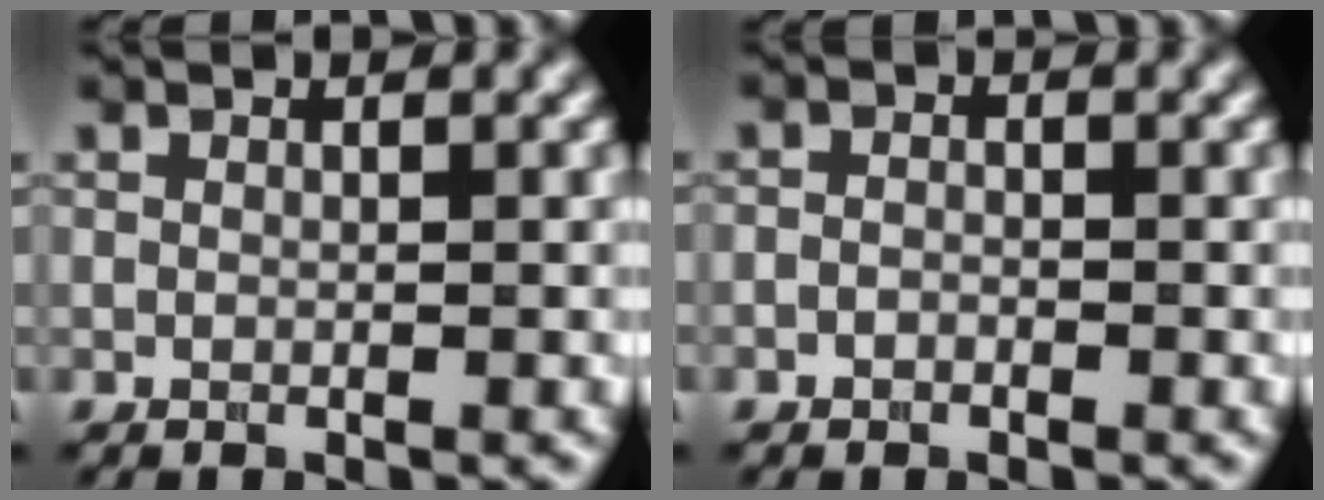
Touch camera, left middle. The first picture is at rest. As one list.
[{"total": 0.9, "force": [-0.5, 0.6, 0.4], "torque": [-0.008, -0.002, -0.011]}]